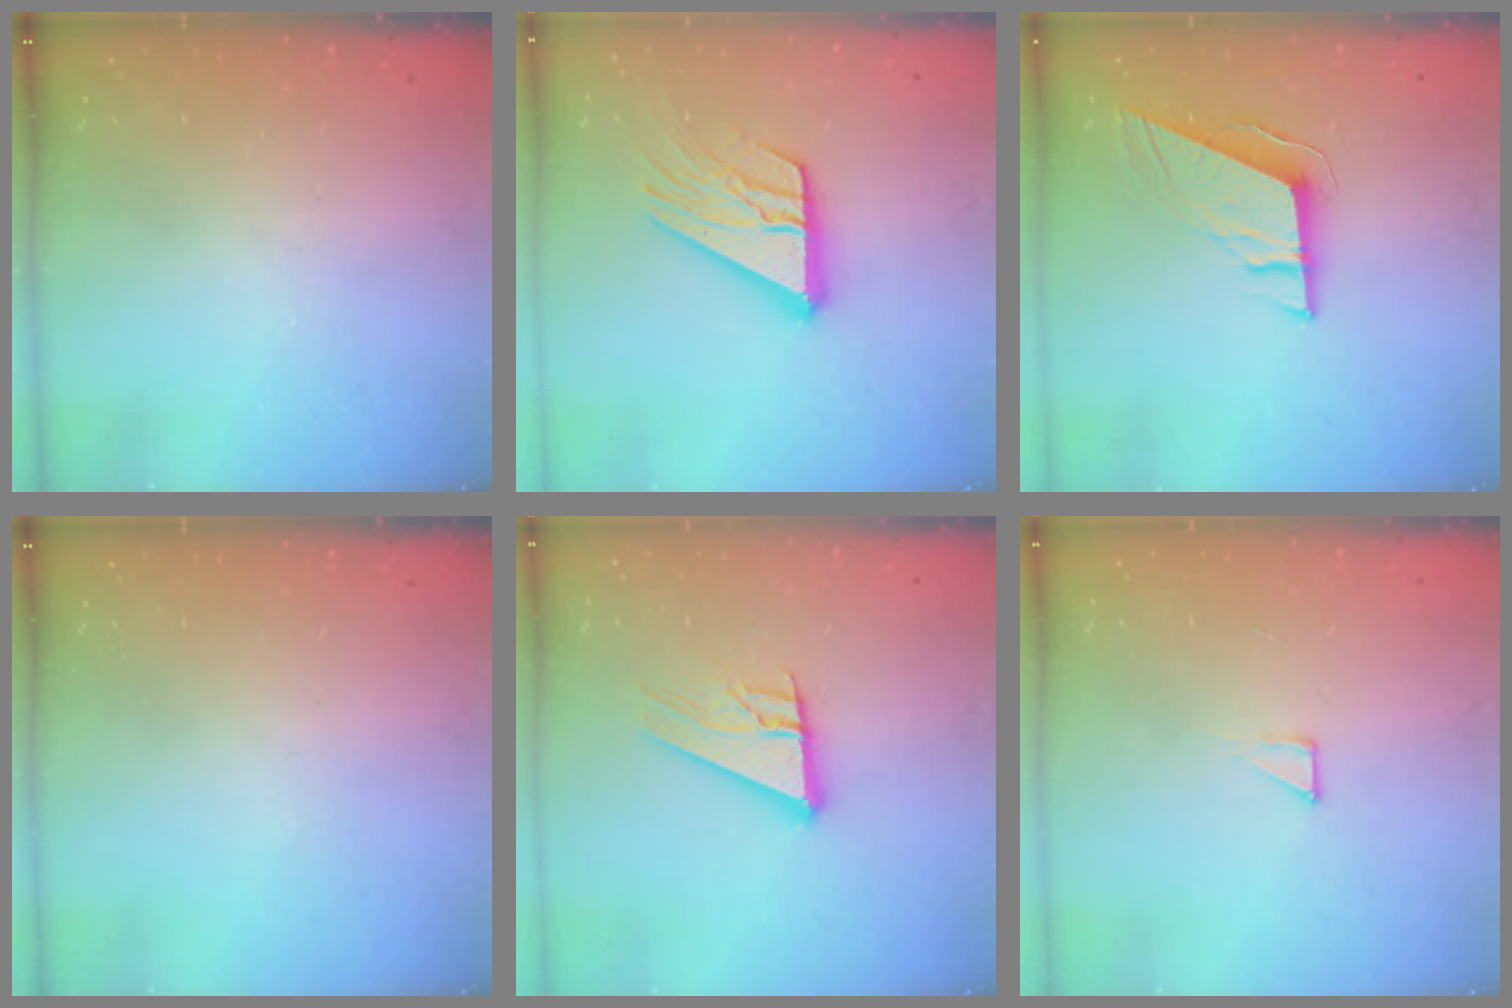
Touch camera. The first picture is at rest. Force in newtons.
{"total": 16.3, "press": 16.2, "slide": 1.6}
{"total": 10.1, "press": 9.8, "slide": 2.7}
{"total": 0.0}
{"total": 11.9, "press": 11.6, "slide": 2.5}
{"total": 3.0, "press": 3.0, "slide": 0.3}